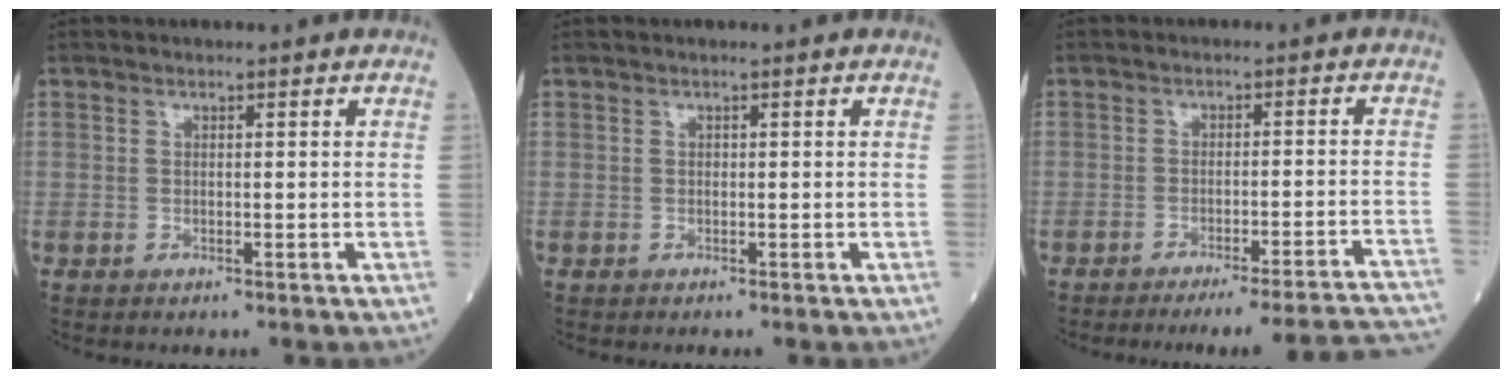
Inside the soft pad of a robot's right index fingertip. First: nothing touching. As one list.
[{"total": 0.0}, {"total": 18.6, "force": [-17.8, -1.1, 5.4], "torque": [-0.019, -0.008, -0.218]}]